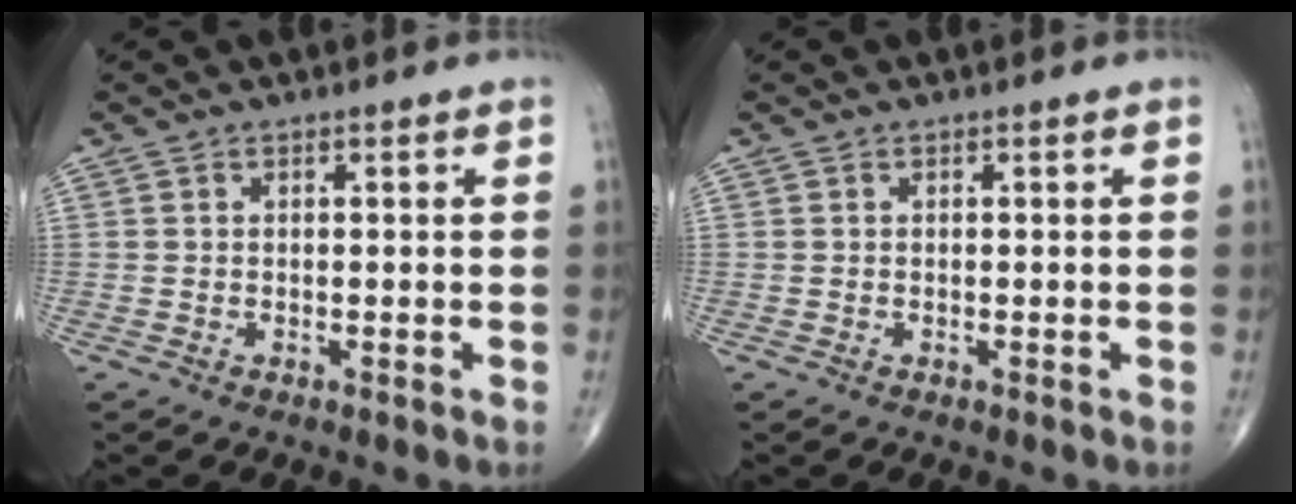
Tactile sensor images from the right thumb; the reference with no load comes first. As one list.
[{"total": 0.0}]